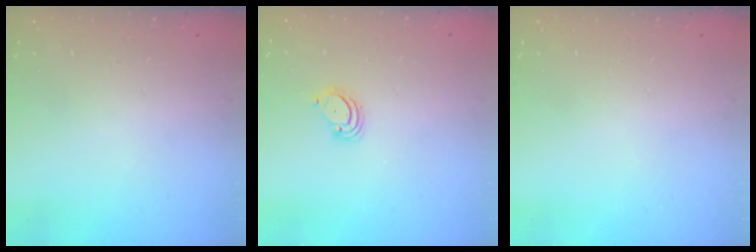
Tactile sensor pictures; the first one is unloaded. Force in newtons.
{"total": 3.4, "press": 3.3, "slide": 0.3}
{"total": 0.0}